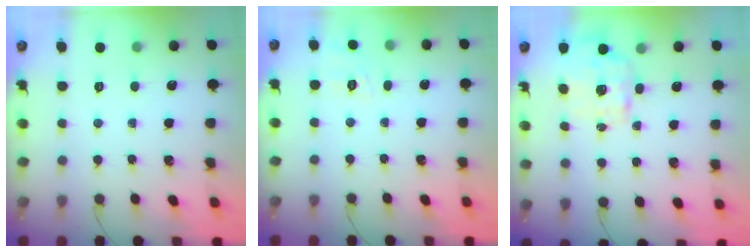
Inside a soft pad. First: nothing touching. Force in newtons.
{"total": 3.5, "press": 3.1, "slide": 1.6}
{"total": 2.6, "press": 2.3, "slide": 1.3}